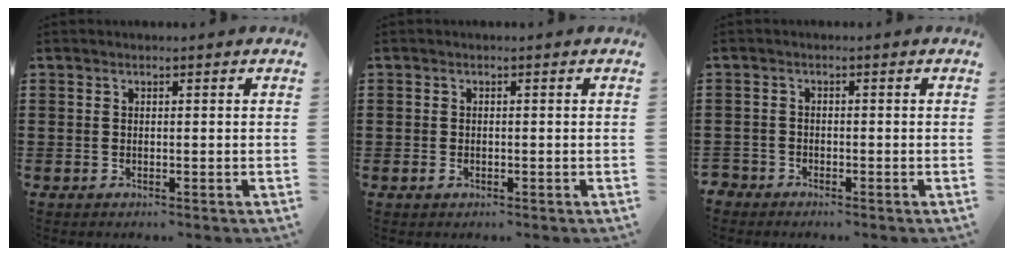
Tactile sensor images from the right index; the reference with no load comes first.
{"total": 0.7, "force": [-0.3, 0.5, 0.4], "torque": [-0.009, 0.000, -0.007]}
{"total": 1.7, "force": [-1.5, 0.8, -0.2], "torque": [-0.002, 0.002, -0.035]}